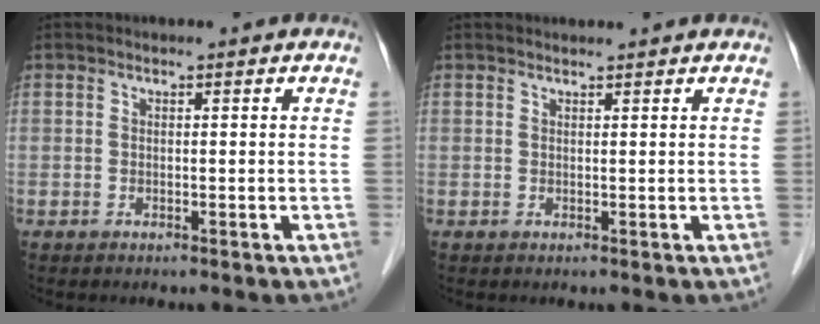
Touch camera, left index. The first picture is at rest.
{"total": 1.9, "force": [1.8, 0.1, 0.3], "torque": [-0.008, 0.014, 0.027]}